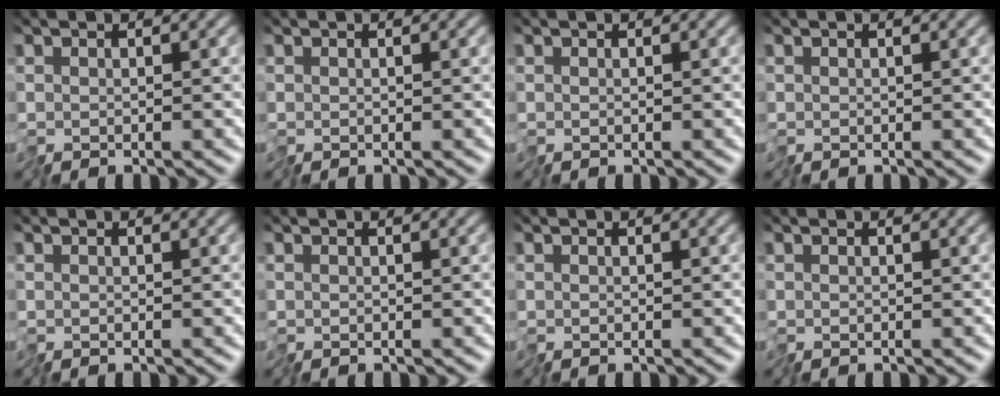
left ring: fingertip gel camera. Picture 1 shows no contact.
{"total": 0.0}
{"total": 0.0}
{"total": 0.0}
{"total": 0.0}
{"total": 0.0}
{"total": 0.0}
{"total": 0.0}